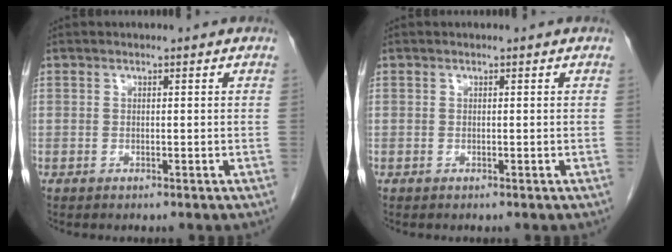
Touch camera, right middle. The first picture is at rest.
{"total": 0.0}